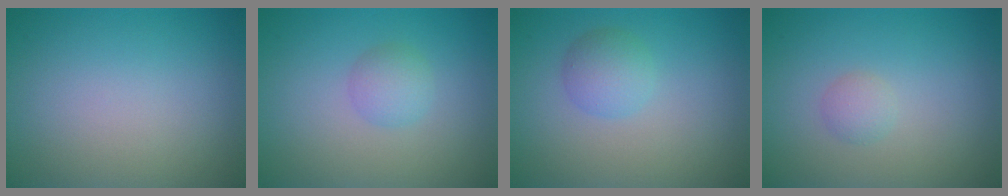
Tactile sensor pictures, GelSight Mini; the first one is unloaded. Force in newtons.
{"total": 1.8, "press": 1.8, "slide": 0.0}
{"total": 2.3, "press": 2.3, "slide": 0.1}
{"total": 1.1, "press": 1.1, "slide": 0.0}